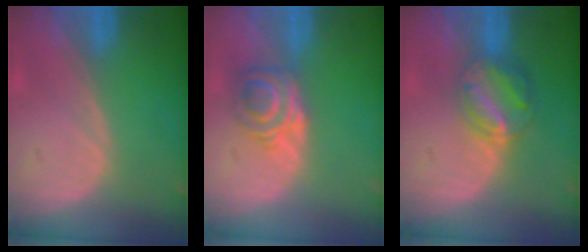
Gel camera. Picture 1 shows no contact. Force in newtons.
{"total": 6.1, "press": 5.1, "slide": 3.3}
{"total": 6.3, "press": 5.6, "slide": 3.0}